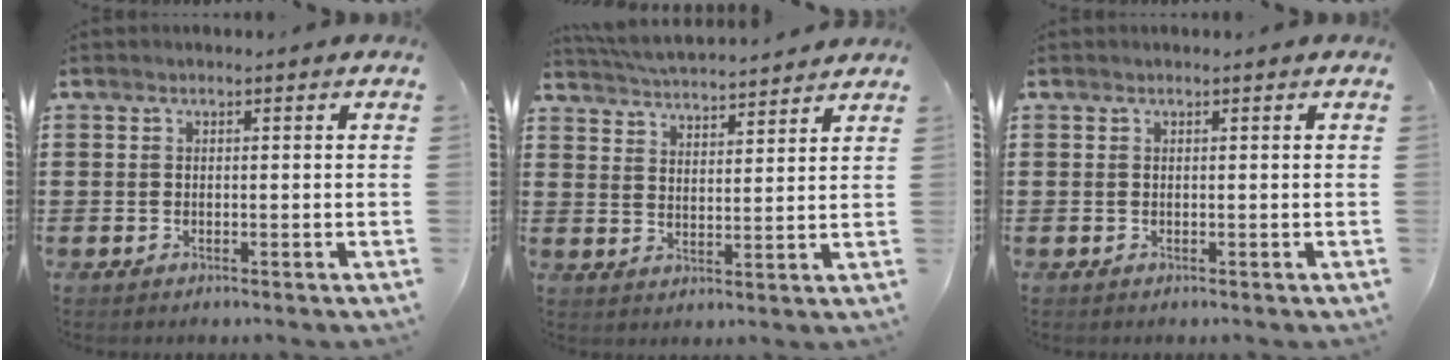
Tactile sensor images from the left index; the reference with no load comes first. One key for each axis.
{"total": 4.7, "fx": 4.6, "fy": -0.1, "fz": 0.5, "tx": -0.028, "ty": -0.026, "tz": 0.081}
{"total": 0.0}